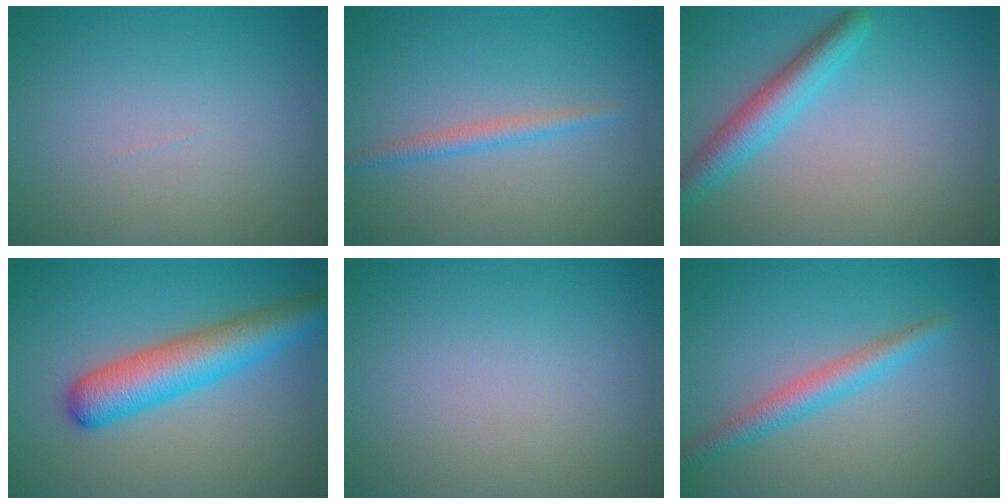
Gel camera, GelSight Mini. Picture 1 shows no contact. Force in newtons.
{"total": 1.6, "press": 1.6, "slide": 0.0}
{"total": 3.9, "press": 3.9, "slide": 0.2}
{"total": 6.4, "press": 6.4, "slide": 0.3}
{"total": 0.0}
{"total": 2.9, "press": 2.9, "slide": 0.1}